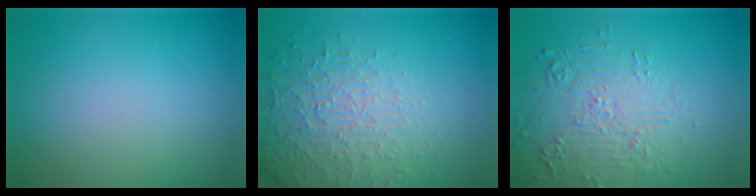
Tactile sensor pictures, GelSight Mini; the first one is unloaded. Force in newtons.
{"total": 4.0, "press": 3.8, "slide": 1.2}
{"total": 4.6, "press": 4.2, "slide": 1.9}